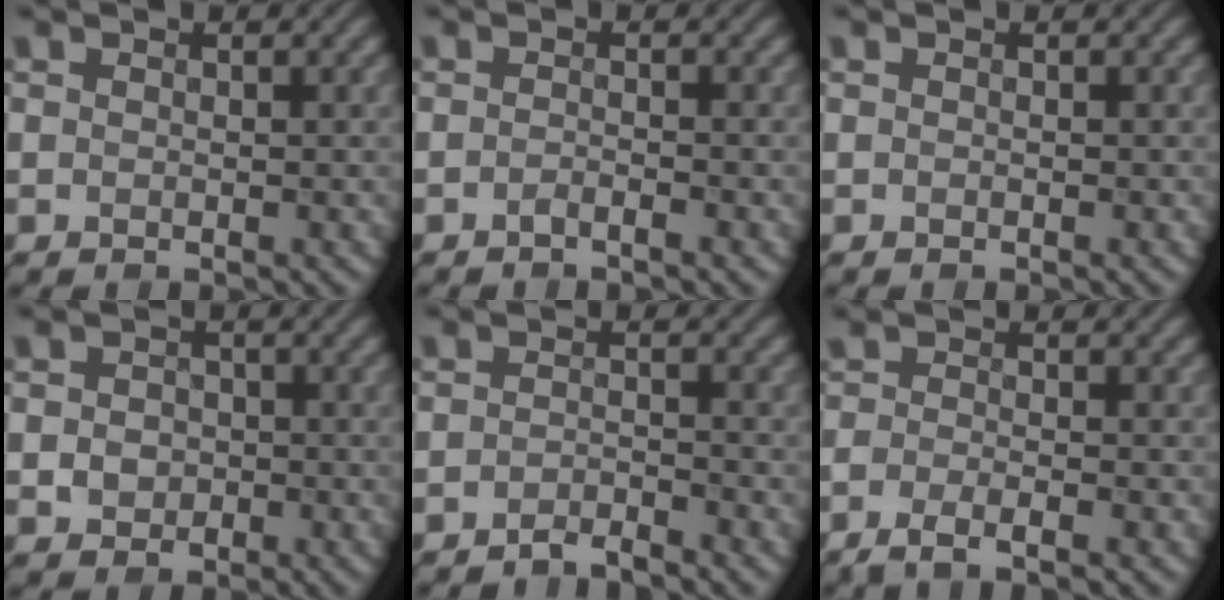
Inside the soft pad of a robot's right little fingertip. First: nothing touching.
{"total": 0.8, "force": [-0.7, 0.1, 0.4], "torque": [-0.005, 0.000, -0.014]}
{"total": 0.0}
{"total": 1.8, "force": [-0.4, 1.6, 0.6], "torque": [-0.013, -0.002, -0.007]}
{"total": 1.4, "force": [-1.4, 0.0, 0.3], "torque": [-0.002, 0.000, -0.028]}
{"total": 2.8, "force": [-1.7, 0.5, 2.1], "torque": [-0.032, -0.008, -0.036]}